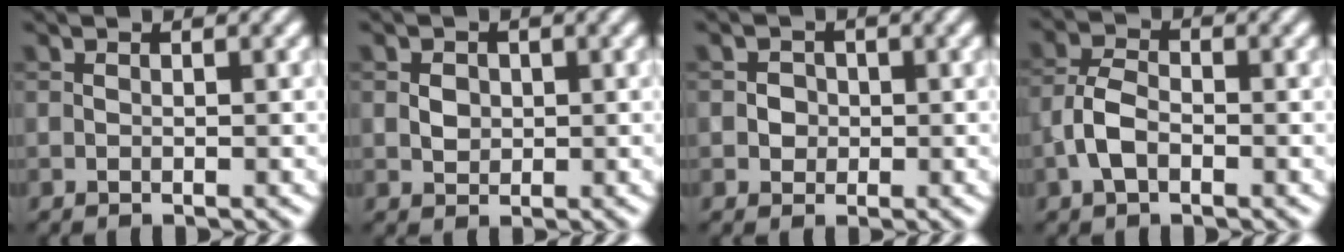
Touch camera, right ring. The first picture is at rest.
{"total": 1.5, "force": [0.1, 1.3, 0.8], "torque": [-0.014, -0.001, 0.002]}
{"total": 1.8, "force": [0.1, 1.6, 0.6], "torque": [0.006, 0.005, 0.000]}
{"total": 3.2, "force": [-1.3, 1.8, 2.3], "torque": [-0.045, 0.006, -0.033]}